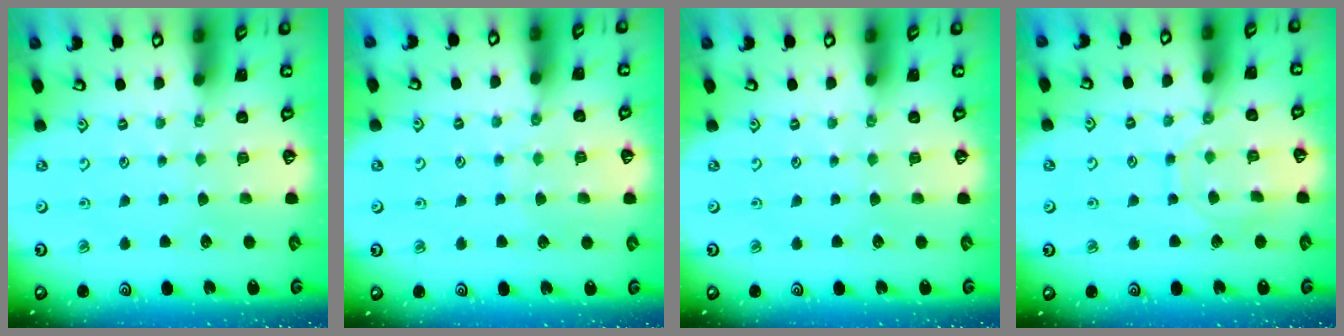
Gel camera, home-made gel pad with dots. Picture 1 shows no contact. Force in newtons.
{"total": 6.4, "press": 6.4, "slide": 0.6}
{"total": 0.0}
{"total": 9.2, "press": 9.2, "slide": 0.9}